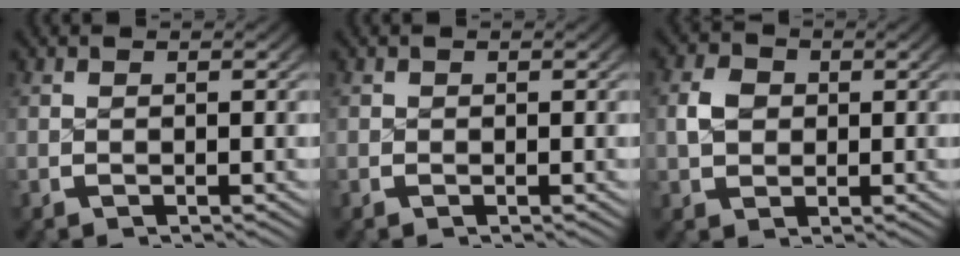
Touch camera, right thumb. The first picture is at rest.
{"total": 0.0}
{"total": 2.9, "force": [0.7, 2.6, 1.0], "torque": [-0.022, -0.005, 0.016]}